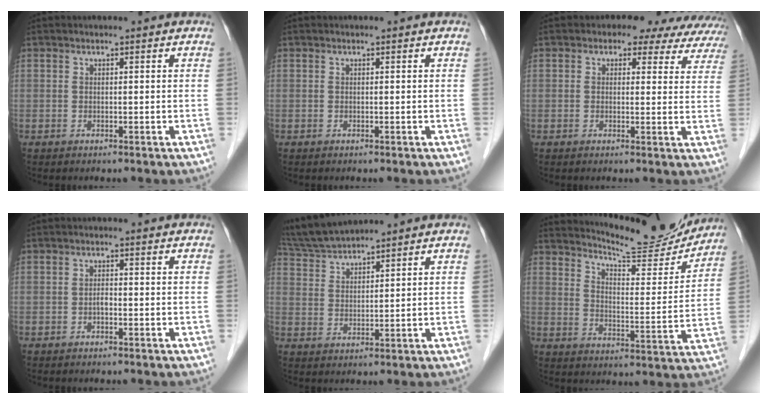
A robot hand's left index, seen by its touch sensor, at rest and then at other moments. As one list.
[{"total": 0.0}, {"total": 11.6, "force": [10.0, 5.1, 3.2], "torque": [-0.009, 0.005, 0.080]}, {"total": 0.8, "force": [-0.4, 0.3, 0.7], "torque": [-0.011, 0.002, -0.009]}, {"total": 7.0, "force": [6.8, -0.3, 1.6], "torque": [-0.045, 0.021, 0.140]}, {"total": 15.1, "force": [14.7, 1.2, 3.6], "torque": [-0.059, -0.042, 0.196]}]